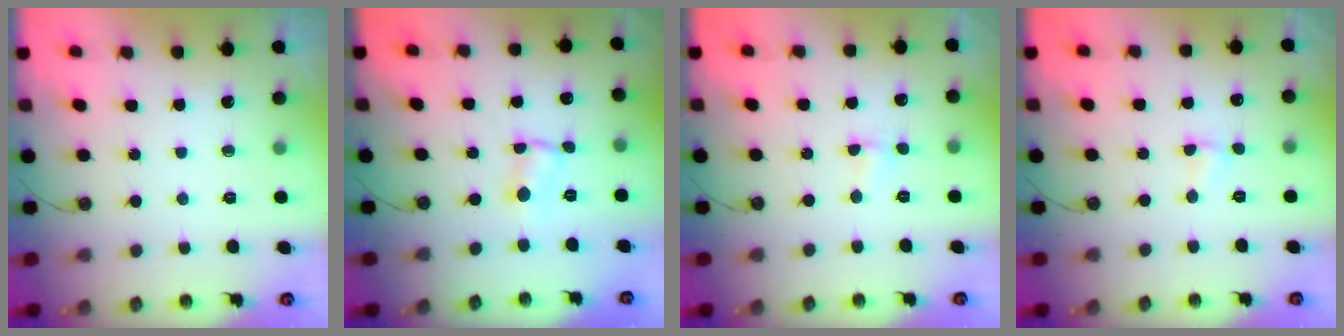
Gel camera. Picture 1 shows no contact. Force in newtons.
{"total": 1.0, "press": 1.0, "slide": 0.2}
{"total": 1.5, "press": 1.2, "slide": 1.0}
{"total": 1.3, "press": 1.2, "slide": 0.4}